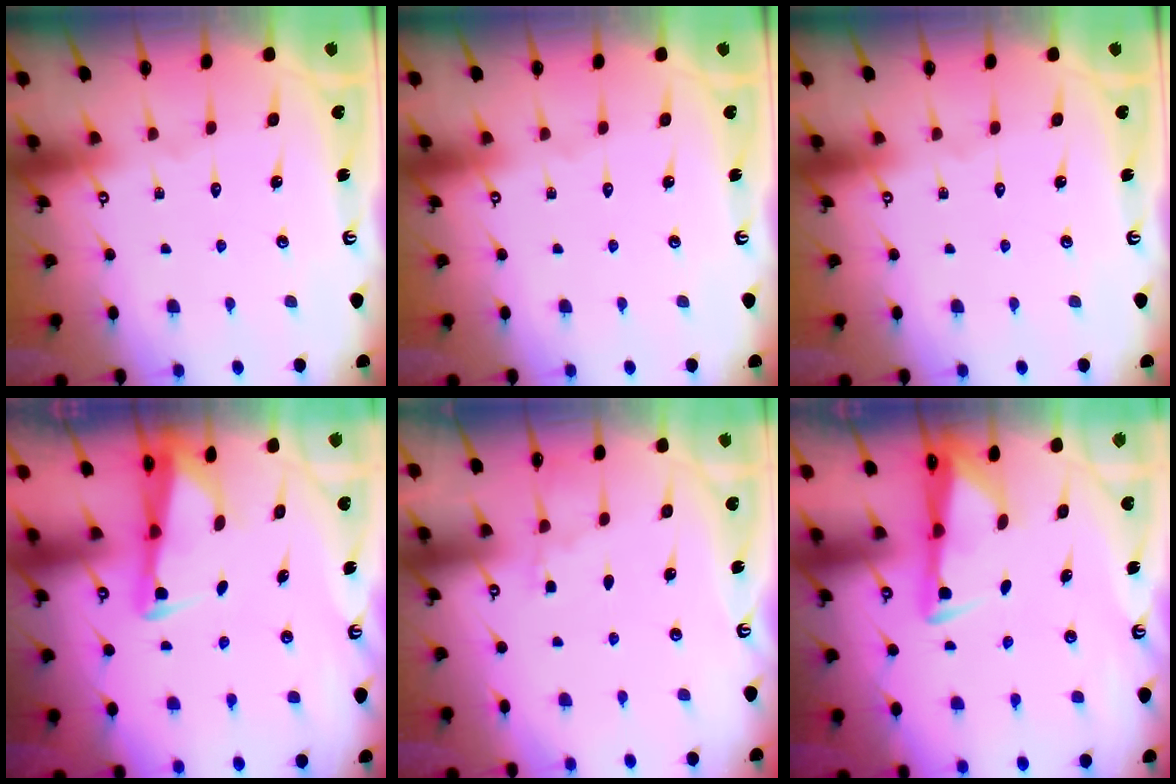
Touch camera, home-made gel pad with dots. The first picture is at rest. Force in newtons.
{"total": 0.0}
{"total": 0.0}
{"total": 2.4, "press": 2.4, "slide": 0.5}
{"total": 2.7, "press": 2.6, "slide": 0.4}
{"total": 3.4, "press": 3.3, "slide": 0.9}